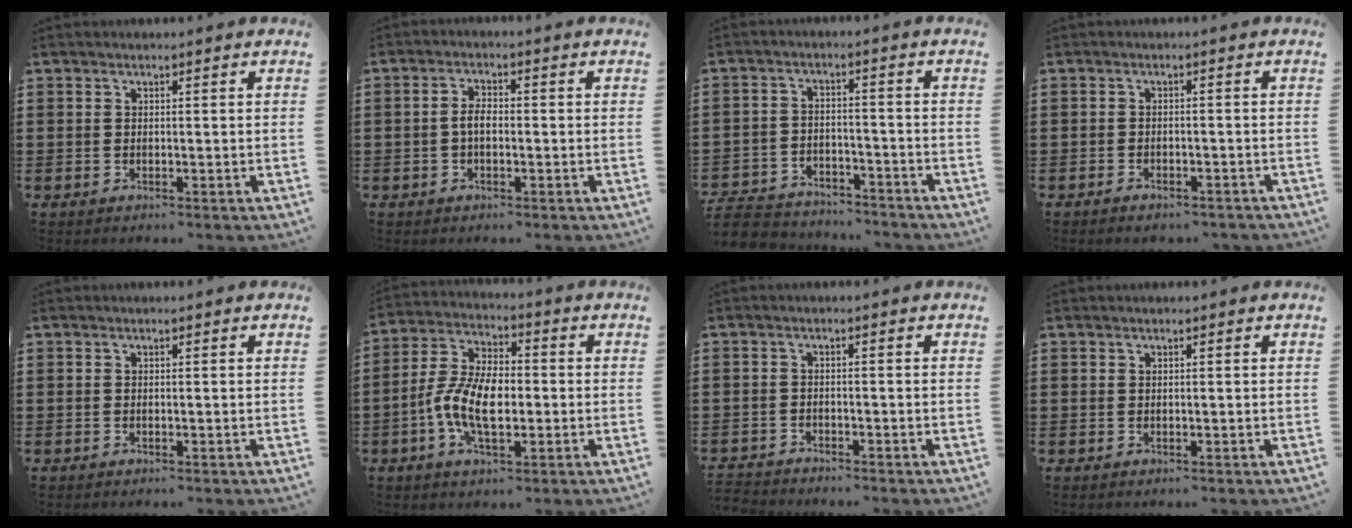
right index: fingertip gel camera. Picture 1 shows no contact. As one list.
[{"total": 2.7, "force": [-0.5, 1.3, 2.4], "torque": [-0.053, 0.001, -0.011]}, {"total": 5.9, "force": [-5.8, 0.9, 0.8], "torque": [-0.029, 0.004, -0.120]}, {"total": 1.7, "force": [-1.7, 0.2, 0.2], "torque": [-0.008, -0.001, -0.034]}, {"total": 0.0}, {"total": 9.0, "force": [-2.0, 4.7, 7.4], "torque": [-0.169, 0.000, -0.041]}, {"total": 2.0, "force": [-2.0, 0.0, -0.3], "torque": [-0.001, 0.000, -0.044]}, {"total": 0.0}]